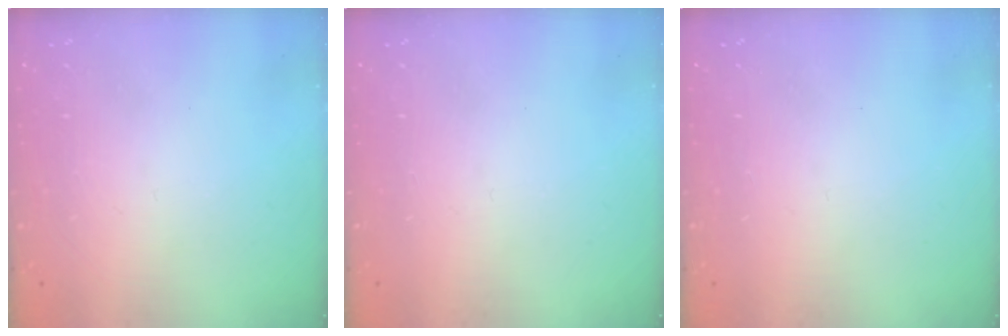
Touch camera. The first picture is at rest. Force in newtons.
{"total": 0.0}
{"total": 0.0}